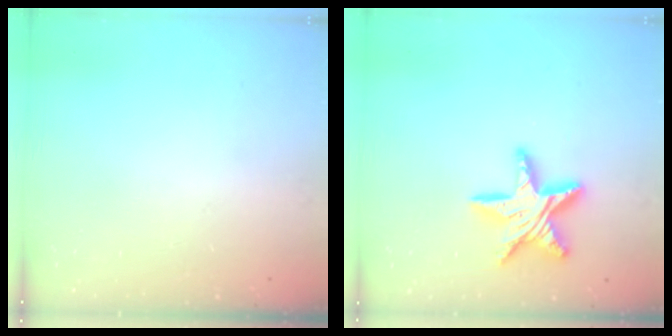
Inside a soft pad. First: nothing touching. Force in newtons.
{"total": 14.8, "press": 14.7, "slide": 1.2}